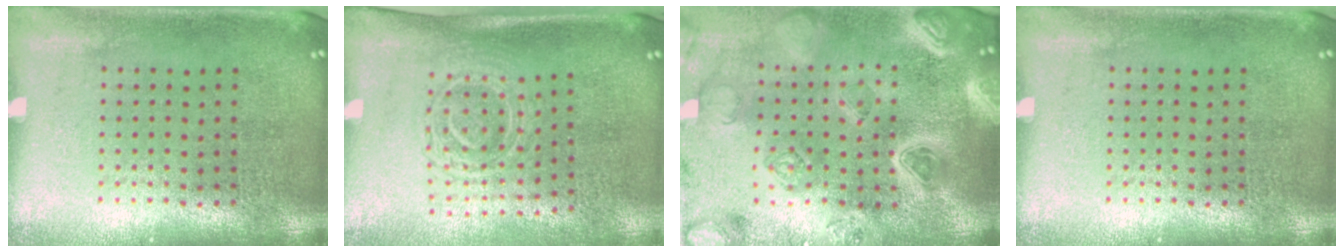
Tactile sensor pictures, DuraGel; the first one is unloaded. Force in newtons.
{"total": 1.7, "press": 1.4, "slide": 1.0}
{"total": 4.8, "press": 4.2, "slide": 2.5}
{"total": 0.0}